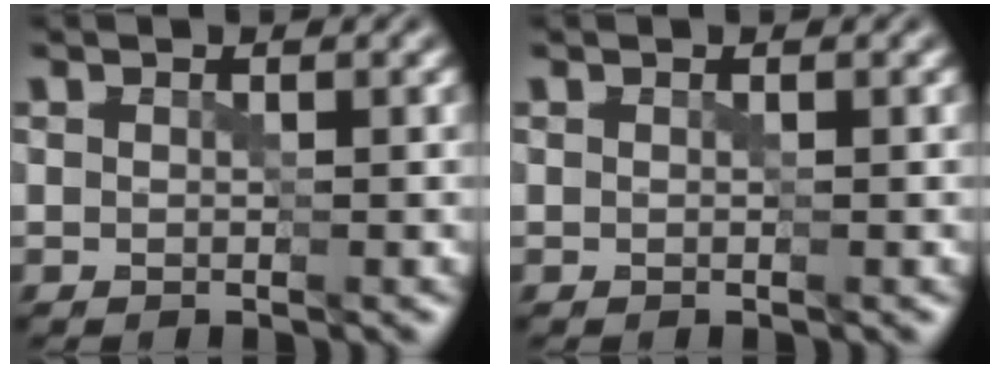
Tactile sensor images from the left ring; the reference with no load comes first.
{"total": 0.0}